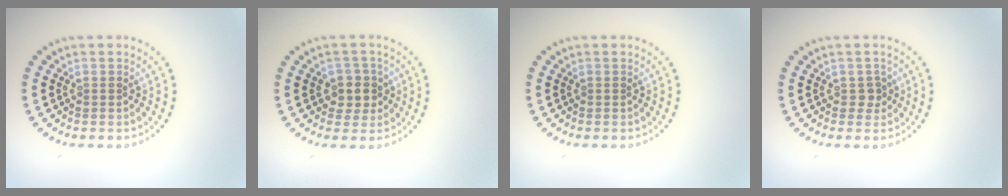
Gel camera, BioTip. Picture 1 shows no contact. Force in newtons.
{"total": 2.5, "press": 2.2, "slide": 1.0}
{"total": 0.0}
{"total": 1.1, "press": 1.0, "slide": 0.6}